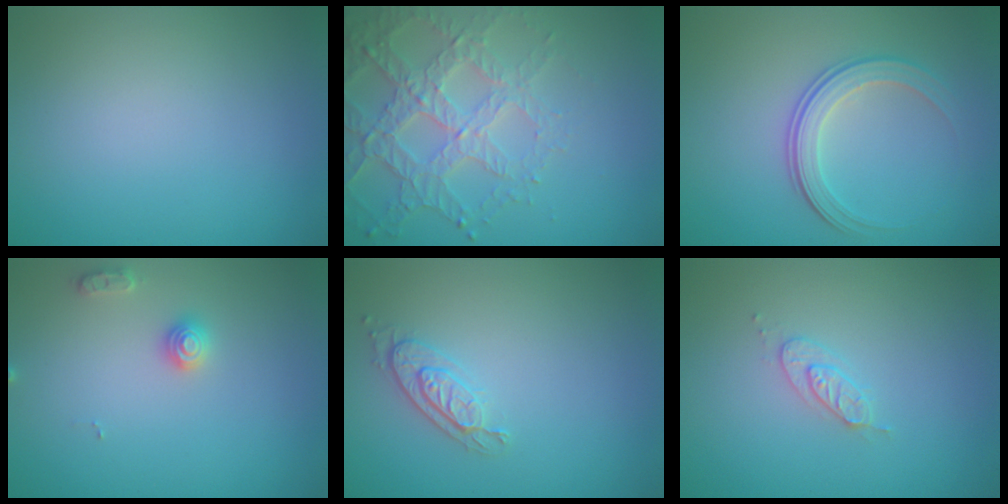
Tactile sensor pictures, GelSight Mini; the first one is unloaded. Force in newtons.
{"total": 4.7, "press": 4.1, "slide": 2.3}
{"total": 3.0, "press": 2.6, "slide": 1.5}
{"total": 1.7, "press": 1.7, "slide": 0.3}
{"total": 2.0, "press": 1.8, "slide": 0.9}
{"total": 1.7, "press": 1.6, "slide": 0.2}